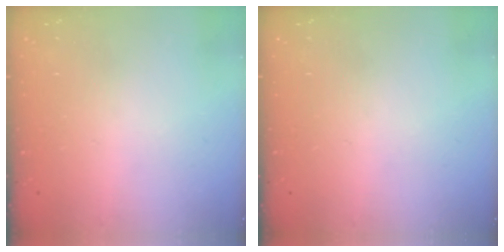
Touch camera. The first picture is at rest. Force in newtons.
{"total": 0.0}